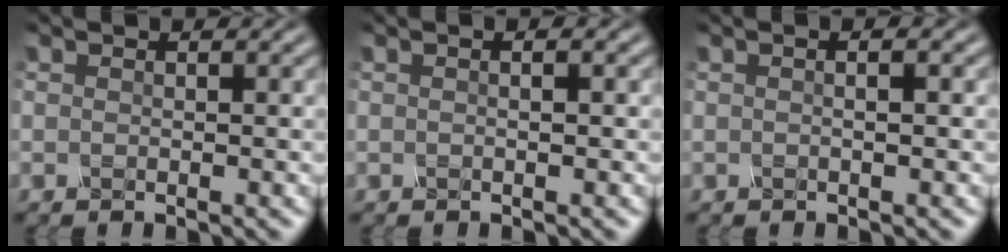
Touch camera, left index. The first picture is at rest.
{"total": 1.1, "force": [0.3, 0.3, 1.1], "torque": [-0.014, -0.006, 0.000]}
{"total": 1.8, "force": [0.5, 0.7, 1.6], "torque": [-0.014, -0.004, -0.006]}